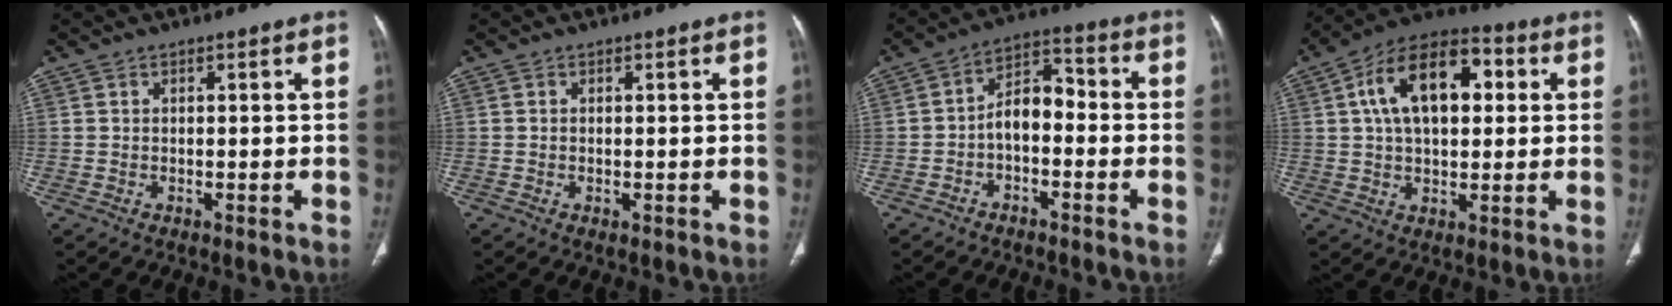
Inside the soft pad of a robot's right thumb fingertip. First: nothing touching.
{"total": 0.5, "force": [-0.1, 0.3, 0.4], "torque": [-0.013, -0.004, -0.001]}
{"total": 7.4, "force": [-1.9, 4.5, 5.6], "torque": [-0.079, 0.043, -0.044]}
{"total": 16.7, "force": [3.9, 9.6, 13.1], "torque": [-0.196, 0.021, 0.058]}